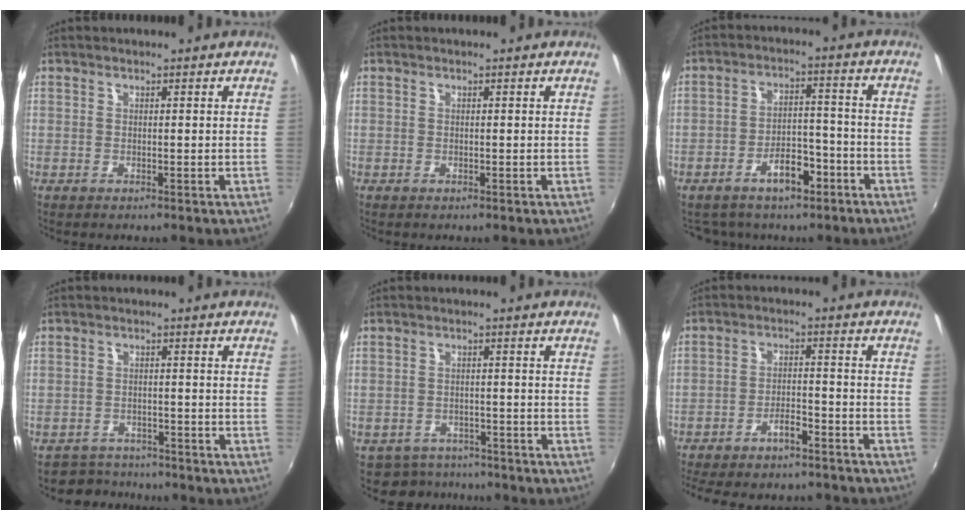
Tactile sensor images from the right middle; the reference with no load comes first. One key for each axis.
{"total": 0.0}
{"total": 8.1, "fx": -5.6, "fy": 4.5, "fz": 3.8, "tx": -0.071, "ty": 0.028, "tz": -0.070}
{"total": 4.4, "fx": -3.9, "fy": 2.0, "fz": -0.5, "tx": -0.006, "ty": 0.007, "tz": -0.068}
{"total": 6.2, "fx": -5.4, "fy": 3.2, "fz": 0.3, "tx": -0.020, "ty": 0.005, "tz": -0.081}
{"total": 10.3, "fx": -9.1, "fy": 2.9, "fz": 4.0, "tx": -0.095, "ty": 0.011, "tz": -0.132}